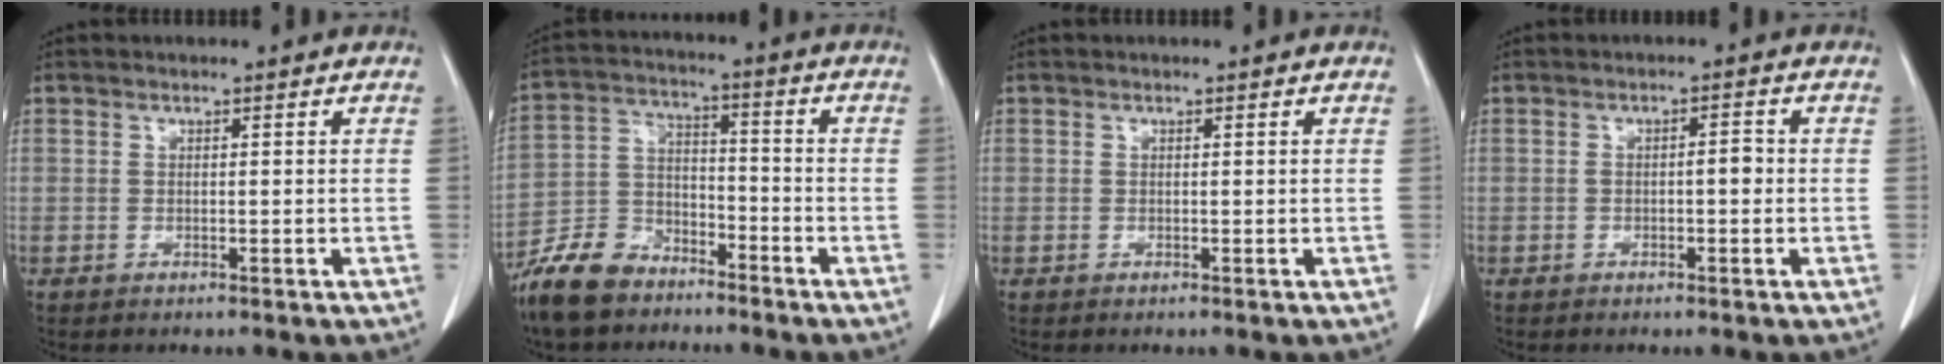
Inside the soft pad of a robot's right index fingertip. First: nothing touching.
{"total": 10.1, "force": [-8.0, 5.0, 3.6], "torque": [-0.081, 0.005, -0.155]}
{"total": 0.0}
{"total": 1.9, "force": [-0.3, 0.6, 1.8], "torque": [-0.024, 0.005, -0.007]}